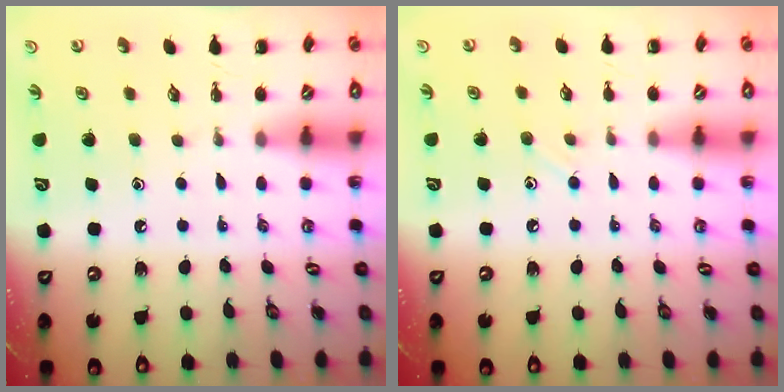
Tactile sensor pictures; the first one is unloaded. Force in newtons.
{"total": 4.2, "press": 3.9, "slide": 1.5}